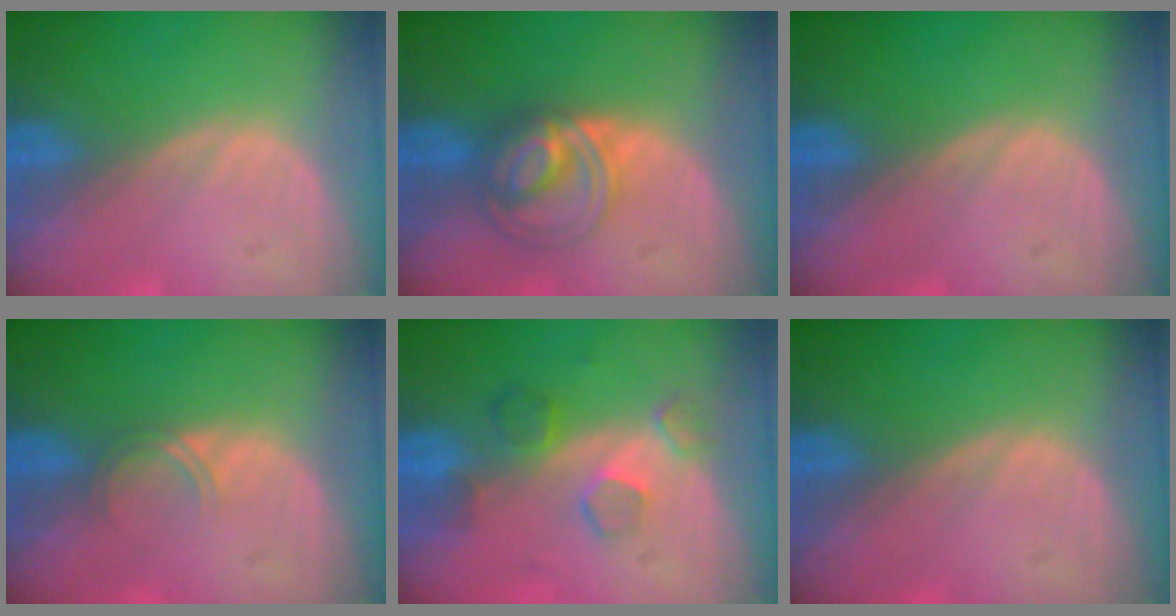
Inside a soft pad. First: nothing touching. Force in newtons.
{"total": 5.8, "press": 5.8, "slide": 0.2}
{"total": 0.0}
{"total": 1.7, "press": 1.7, "slide": 0.3}
{"total": 4.8, "press": 4.5, "slide": 1.5}
{"total": 0.0}